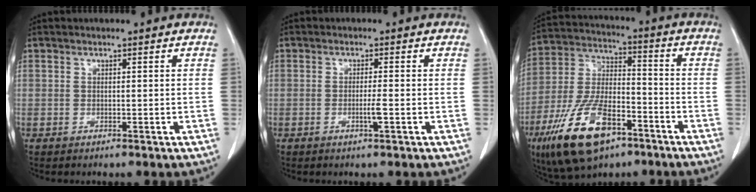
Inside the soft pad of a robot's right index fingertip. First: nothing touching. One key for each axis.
{"total": 2.0, "fx": -0.7, "fy": -0.2, "fz": 1.9, "tx": -0.038, "ty": -0.003, "tz": -0.012}
{"total": 16.4, "fx": -9.1, "fy": 7.0, "fz": 11.7, "tx": -0.241, "ty": -0.002, "tz": -0.160}